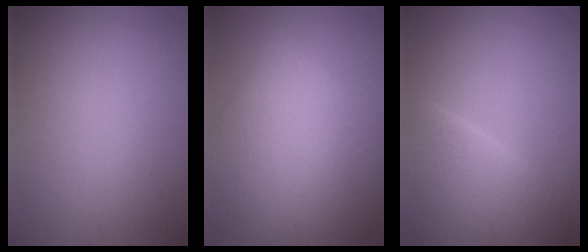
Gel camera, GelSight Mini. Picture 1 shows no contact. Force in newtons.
{"total": 11.1, "press": 11.1, "slide": 0.5}
{"total": 5.7, "press": 5.7, "slide": 0.2}